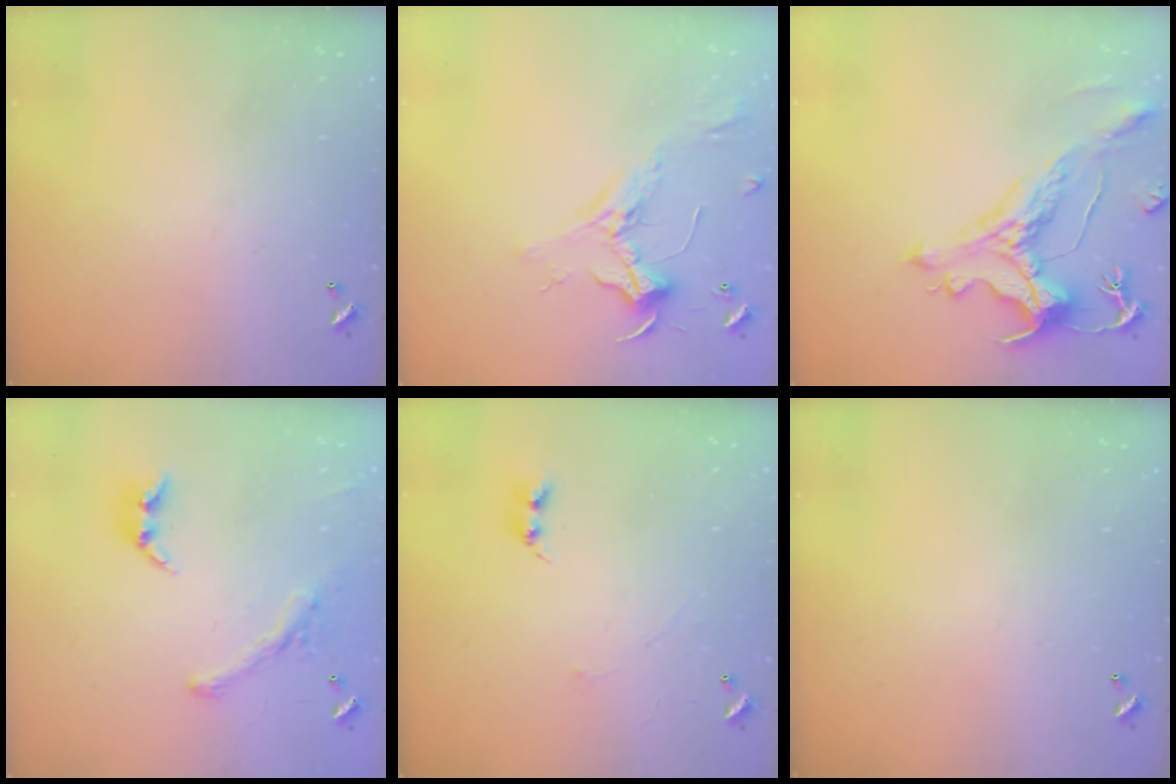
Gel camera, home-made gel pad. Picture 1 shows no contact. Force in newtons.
{"total": 2.3, "press": 2.2, "slide": 0.9}
{"total": 2.2, "press": 1.7, "slide": 1.4}
{"total": 2.4, "press": 2.0, "slide": 1.3}
{"total": 1.2, "press": 1.1, "slide": 0.4}
{"total": 0.0}